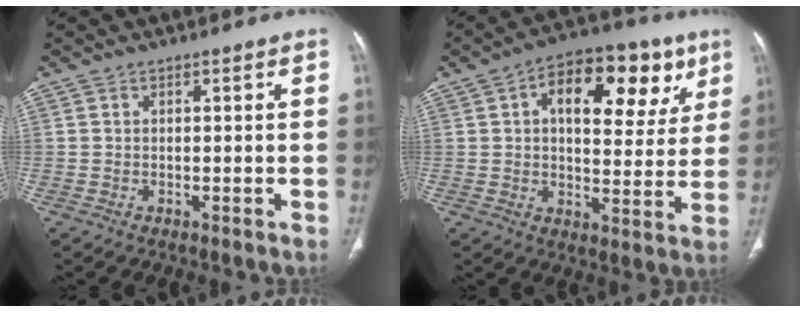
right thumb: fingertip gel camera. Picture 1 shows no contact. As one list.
[{"total": 19.0, "force": [7.4, 10.0, 14.4], "torque": [-0.154, 0.003, 0.102]}]